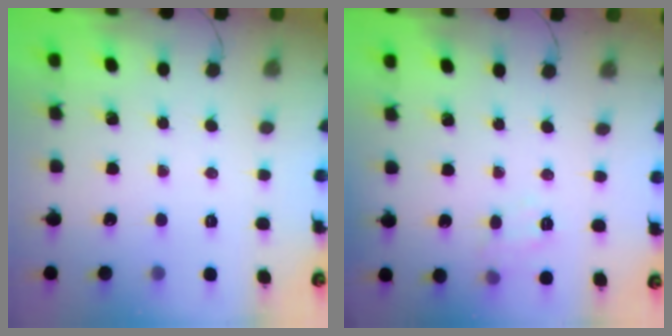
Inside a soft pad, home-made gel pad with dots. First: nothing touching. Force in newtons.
{"total": 7.8, "press": 7.8, "slide": 0.9}